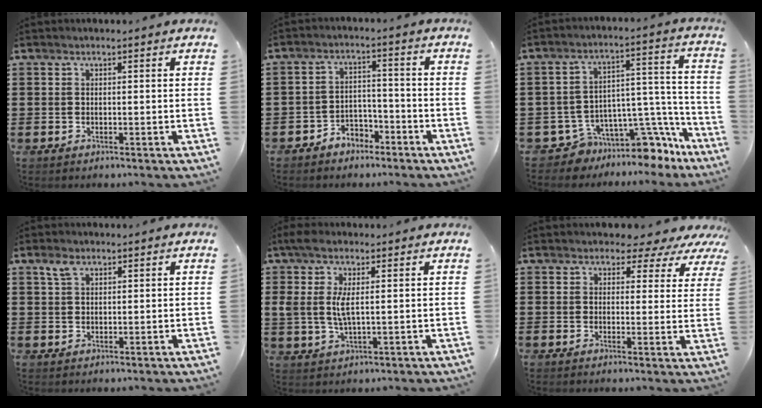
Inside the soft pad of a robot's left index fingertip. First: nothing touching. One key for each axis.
{"total": 3.7, "fx": -3.3, "fy": 1.6, "fz": 0.6, "tx": -0.016, "ty": 0.010, "tz": -0.068}
{"total": 8.2, "fx": -7.4, "fy": 3.1, "fz": 1.8, "tx": -0.025, "ty": 0.005, "tz": -0.133}
{"total": 2.6, "fx": 1.7, "fy": 1.2, "fz": 1.5, "tx": -0.035, "ty": 0.004, "tz": 0.031}
{"total": 5.5, "fx": 1.1, "fy": 2.1, "fz": 4.9, "tx": -0.119, "ty": -0.002, "tz": 0.012}
{"total": 3.6, "fx": 3.0, "fy": 1.8, "fz": 0.8, "tx": -0.018, "ty": -0.013, "tz": 0.049}